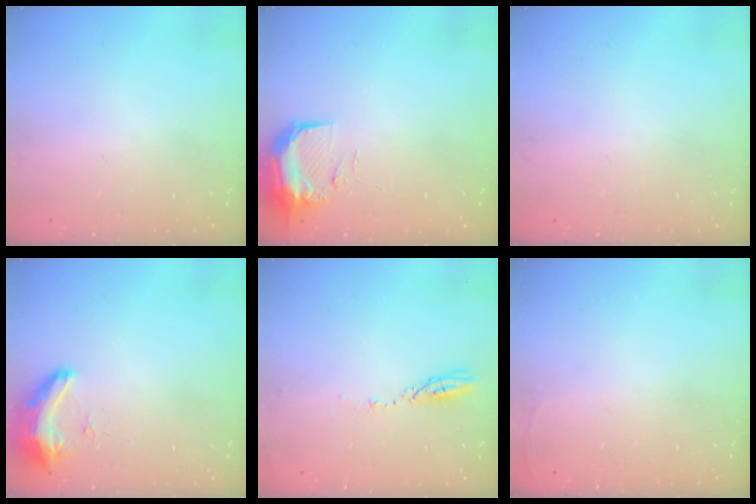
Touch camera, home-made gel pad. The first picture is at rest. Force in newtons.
{"total": 9.2, "press": 9.0, "slide": 1.5}
{"total": 0.0}
{"total": 10.2, "press": 9.3, "slide": 4.2}
{"total": 3.5, "press": 3.5, "slide": 0.1}
{"total": 2.7, "press": 2.6, "slide": 1.0}